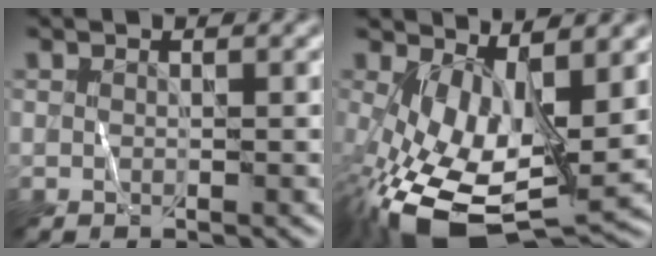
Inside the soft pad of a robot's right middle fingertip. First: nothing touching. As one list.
[{"total": 9.7, "force": [-1.3, 4.8, 8.4], "torque": [-0.176, -0.022, -0.016]}]